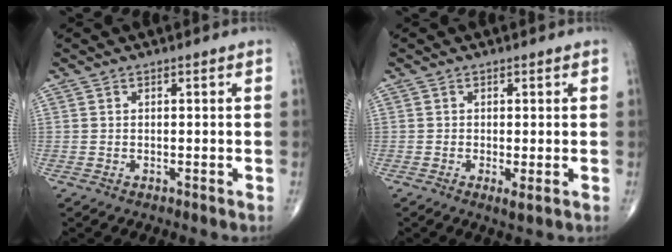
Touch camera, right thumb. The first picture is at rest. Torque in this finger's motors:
{"motor_torque": [-0.06, 0.09, -0.15, -0.24, -0.01]}